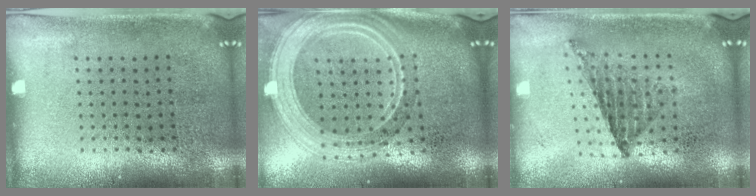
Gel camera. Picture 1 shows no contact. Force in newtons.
{"total": 2.8, "press": 2.4, "slide": 1.6}
{"total": 0.8, "press": 0.8, "slide": 0.2}